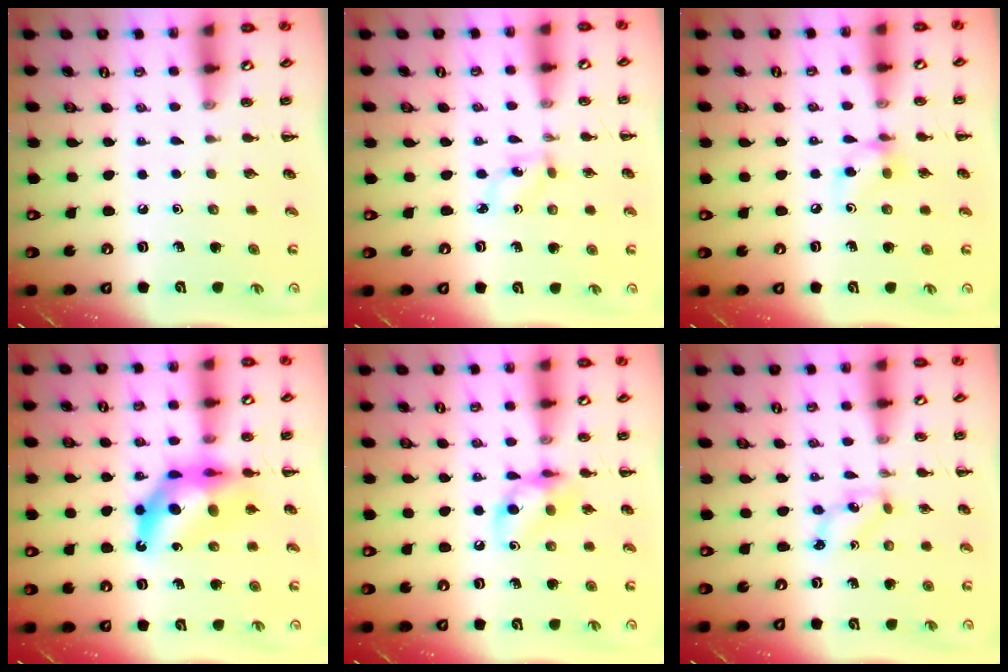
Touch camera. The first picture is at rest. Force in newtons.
{"total": 2.7, "press": 2.6, "slide": 0.9}
{"total": 7.0, "press": 6.9, "slide": 1.4}
{"total": 12.2, "press": 11.6, "slide": 3.7}
{"total": 10.1, "press": 10.1, "slide": 0.9}
{"total": 1.9, "press": 1.9, "slide": 0.3}